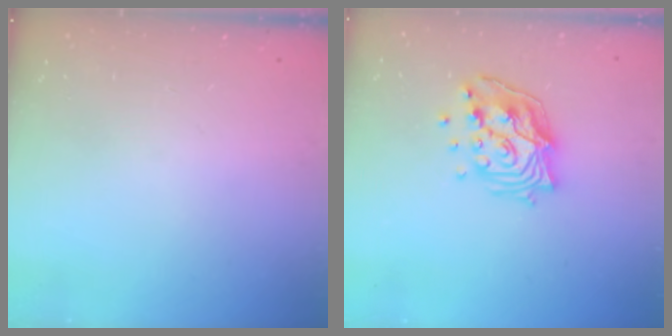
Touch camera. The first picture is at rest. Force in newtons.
{"total": 14.9, "press": 14.8, "slide": 1.4}